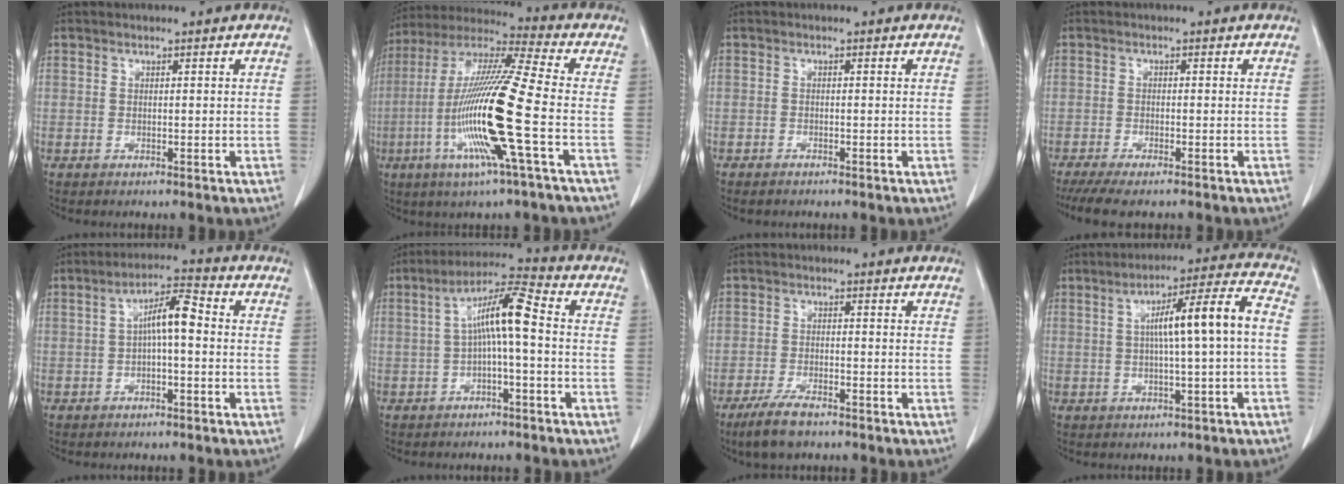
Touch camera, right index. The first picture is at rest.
{"total": 18.1, "force": [-4.5, -0.6, 17.5], "torque": [-0.353, -0.011, -0.096]}
{"total": 0.9, "force": [-0.8, 0.3, 0.2], "torque": [-0.002, 0.000, -0.009]}
{"total": 7.2, "force": [-5.8, 1.2, 4.1], "torque": [-0.054, -0.012, -0.089]}
{"total": 6.1, "force": [0.2, 1.4, 6.0], "torque": [-0.104, 0.027, 0.002]}
{"total": 8.4, "force": [0.1, 0.9, 8.4], "torque": [-0.149, 0.034, 0.000]}
{"total": 3.3, "force": [-2.4, 1.2, 2.0], "torque": [-0.043, -0.002, -0.039]}
{"total": 10.6, "force": [0.5, -0.1, 10.6], "torque": [-0.166, 0.025, 0.009]}